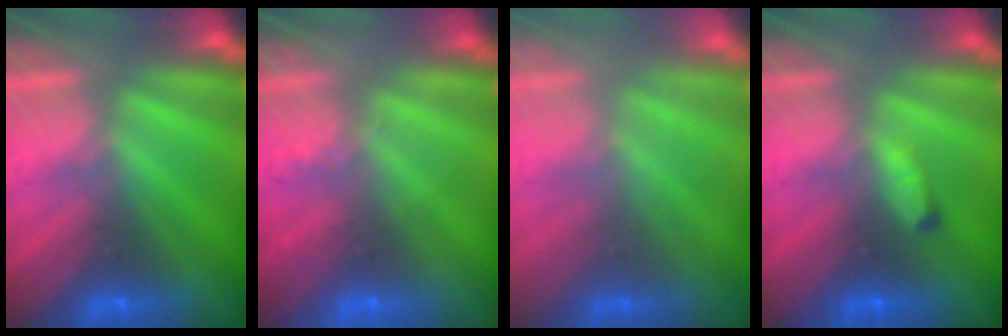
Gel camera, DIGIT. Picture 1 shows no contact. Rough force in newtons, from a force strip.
{"total": 2.0}
{"total": 2.3}
{"total": 2.5}